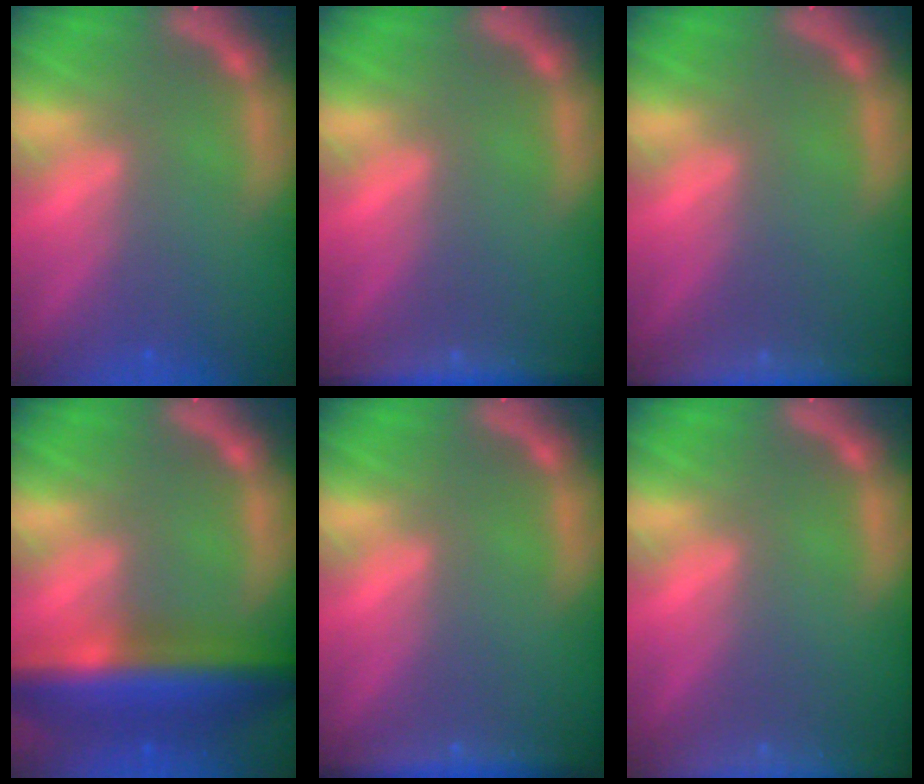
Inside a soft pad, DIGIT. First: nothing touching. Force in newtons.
{"total": 5.0}
{"total": 7.4}
{"total": 9.5}
{"total": 4.0}
{"total": 9.0}